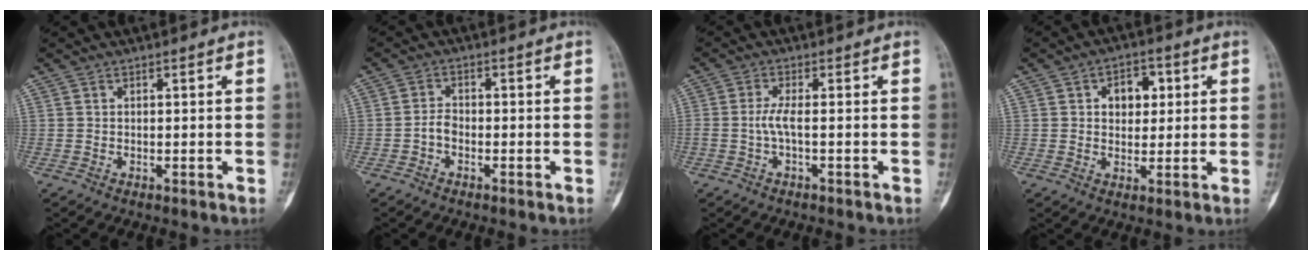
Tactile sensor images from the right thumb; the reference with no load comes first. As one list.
[{"total": 2.2, "force": [-1.0, 1.4, 1.4], "torque": [-0.024, 0.011, -0.025]}, {"total": 2.8, "force": [-0.6, 0.4, 2.7], "torque": [-0.067, -0.001, -0.015]}, {"total": 6.4, "force": [1.7, 4.5, 4.1], "torque": [-0.023, 0.001, 0.021]}]